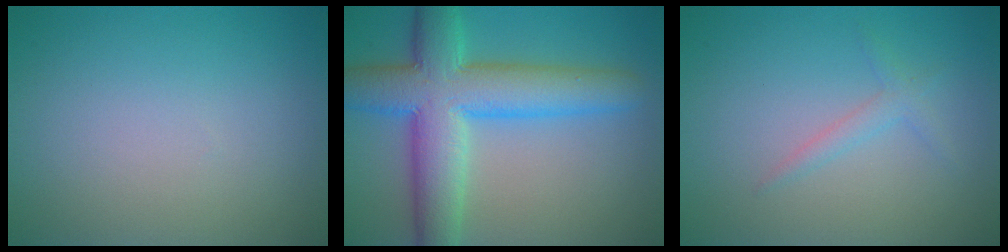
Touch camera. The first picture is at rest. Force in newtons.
{"total": 9.6, "press": 9.6, "slide": 0.2}
{"total": 1.3, "press": 1.3, "slide": 0.1}